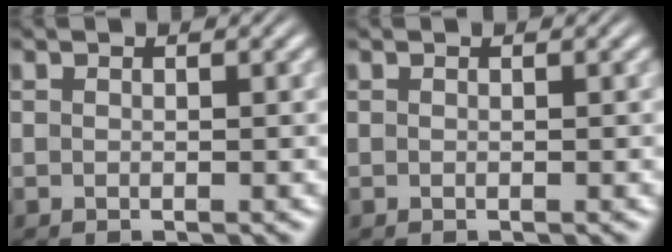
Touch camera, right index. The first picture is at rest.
{"total": 0.0}